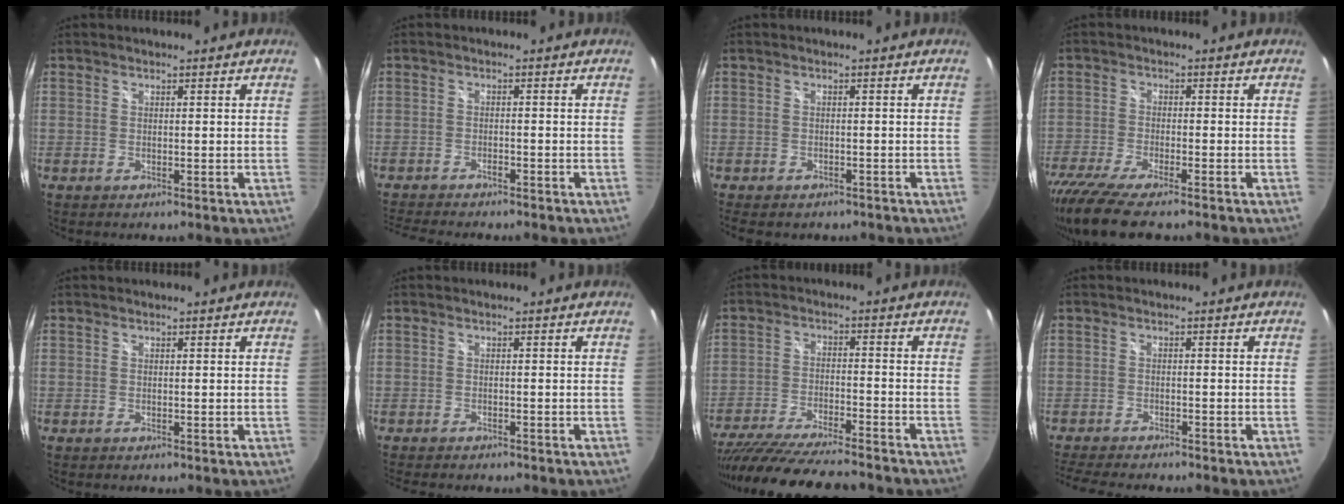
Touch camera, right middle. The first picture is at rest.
{"total": 6.9, "force": [-6.2, 1.2, 2.8], "torque": [-0.072, -0.018, -0.101]}
{"total": 5.1, "force": [-4.0, 2.3, 2.3], "torque": [-0.049, -0.017, -0.051]}
{"total": 12.1, "force": [-9.7, 1.9, 7.0], "torque": [-0.159, -0.050, -0.172]}
{"total": 0.0}
{"total": 4.5, "force": [-3.9, 1.2, 1.9], "torque": [-0.040, -0.017, -0.057]}
{"total": 20.2, "force": [-17.5, 2.9, 9.9], "torque": [-0.193, -0.044, -0.278]}
{"total": 8.0, "force": [-7.2, 0.8, 3.3], "torque": [-0.082, -0.021, -0.119]}